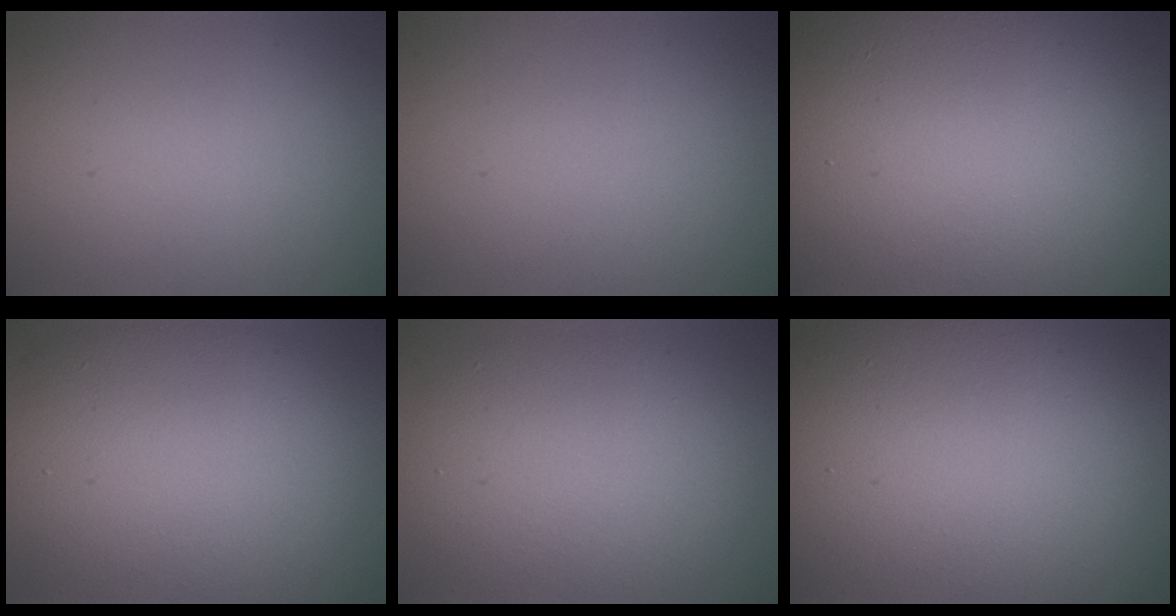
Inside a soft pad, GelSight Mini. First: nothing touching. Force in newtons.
{"total": 0.0}
{"total": 24.6, "press": 24.6, "slide": 1.1}
{"total": 11.7, "press": 11.7, "slide": 0.4}
{"total": 7.2, "press": 7.2, "slide": 0.5}
{"total": 18.0, "press": 17.9, "slide": 1.2}